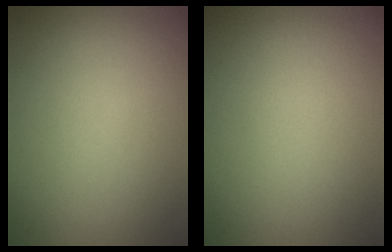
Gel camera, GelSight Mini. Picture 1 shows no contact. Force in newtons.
{"total": 0.0}